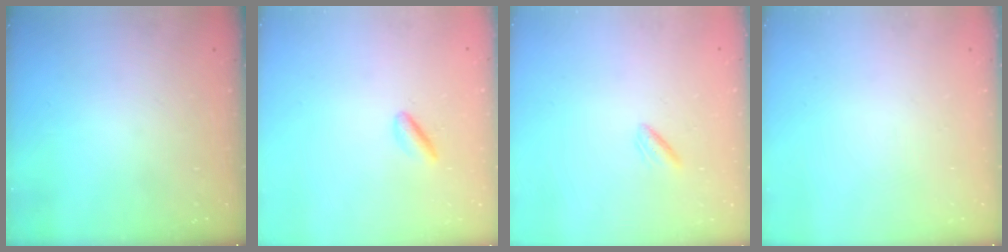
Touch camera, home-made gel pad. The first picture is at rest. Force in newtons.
{"total": 2.9, "press": 2.8, "slide": 1.1}
{"total": 0.8, "press": 0.4, "slide": 0.7}
{"total": 0.0}